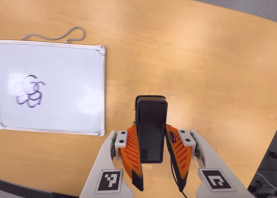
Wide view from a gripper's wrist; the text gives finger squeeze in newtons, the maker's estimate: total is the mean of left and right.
{"total": 4.3, "left": 2.8, "right": 5.8}